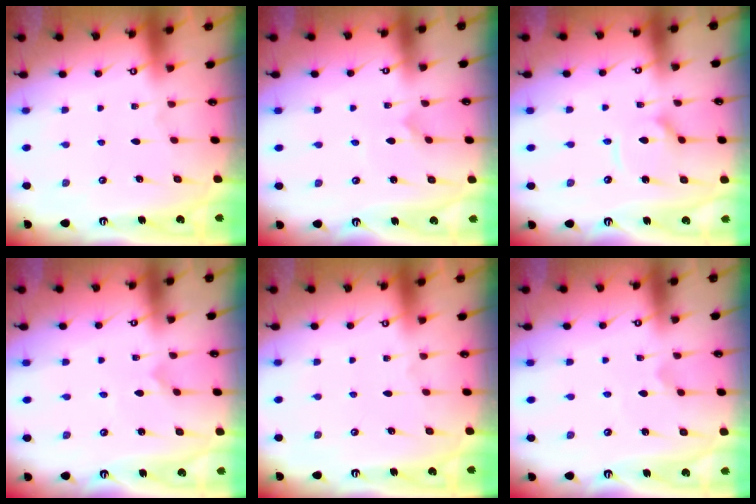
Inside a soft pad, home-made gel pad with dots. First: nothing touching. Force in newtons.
{"total": 1.2, "press": 1.2, "slide": 0.0}
{"total": 7.1, "press": 7.1, "slide": 0.8}
{"total": 0.0}
{"total": 0.0}
{"total": 1.7, "press": 1.6, "slide": 0.2}